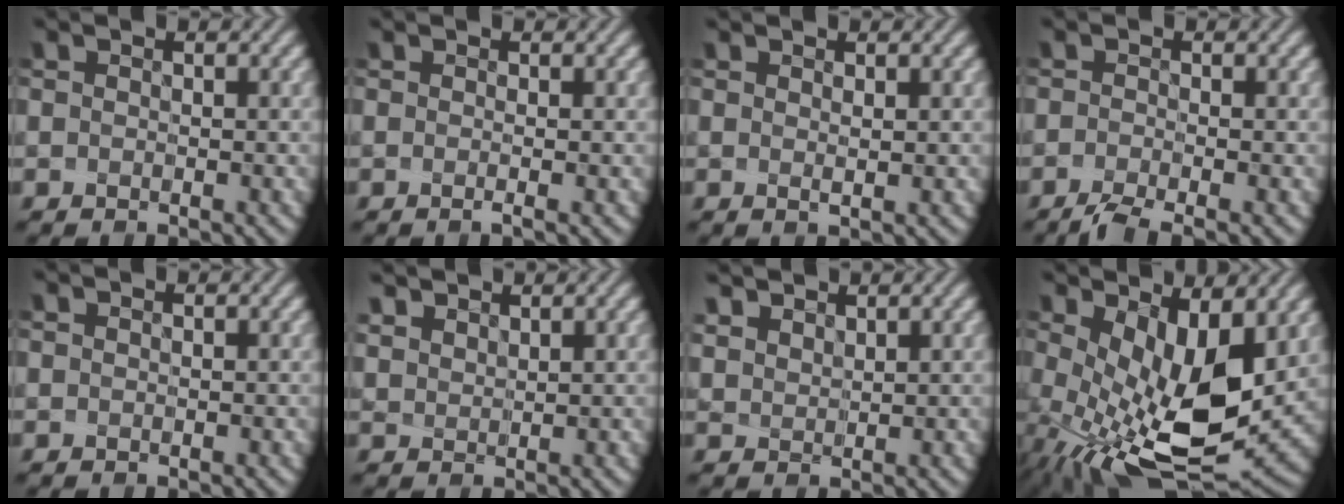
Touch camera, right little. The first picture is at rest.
{"total": 0.8, "force": [-0.2, -0.2, 0.7], "torque": [-0.010, -0.003, 0.002]}
{"total": 1.5, "force": [0.6, 0.6, 1.3], "torque": [-0.009, 0.002, 0.011]}
{"total": 3.3, "force": [-2.6, 0.4, 2.0], "torque": [-0.042, -0.005, -0.046]}
{"total": 0.0}
{"total": 2.7, "force": [2.0, 1.5, 0.9], "torque": [-0.032, 0.021, 0.037]}
{"total": 3.0, "force": [2.2, 1.8, 1.1], "torque": [-0.040, 0.021, 0.041]}
{"total": 11.6, "force": [0.4, 4.0, 10.9], "torque": [-0.191, -0.021, 0.018]}